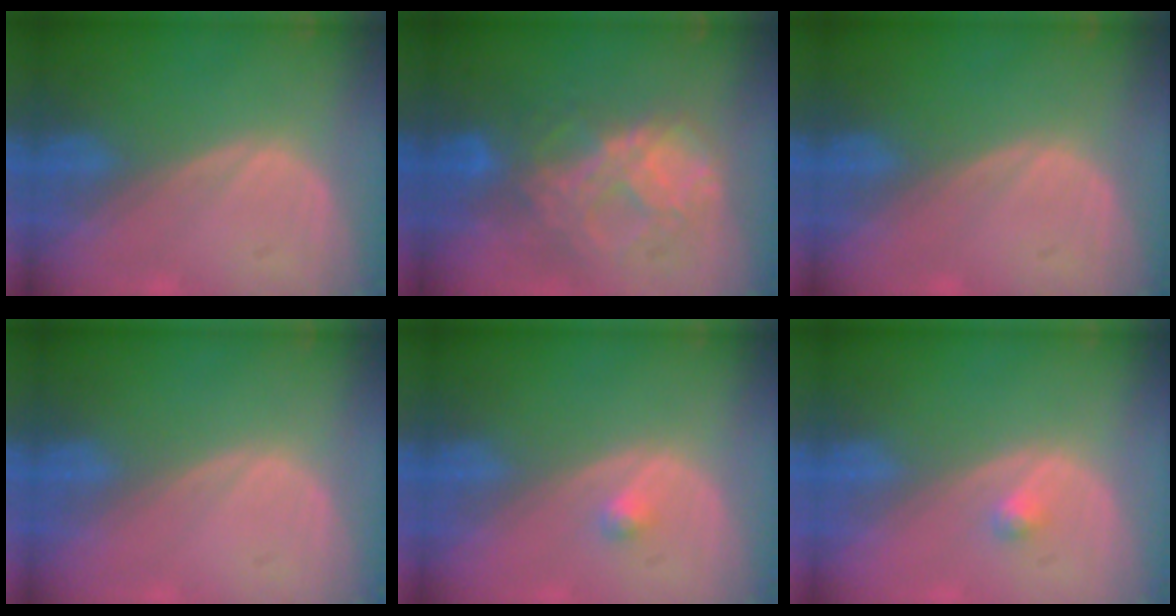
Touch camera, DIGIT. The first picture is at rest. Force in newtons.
{"total": 8.7, "press": 7.5, "slide": 4.3}
{"total": 0.0}
{"total": 0.0}
{"total": 1.0, "press": 1.0, "slide": 0.1}
{"total": 1.0, "press": 1.0, "slide": 0.1}